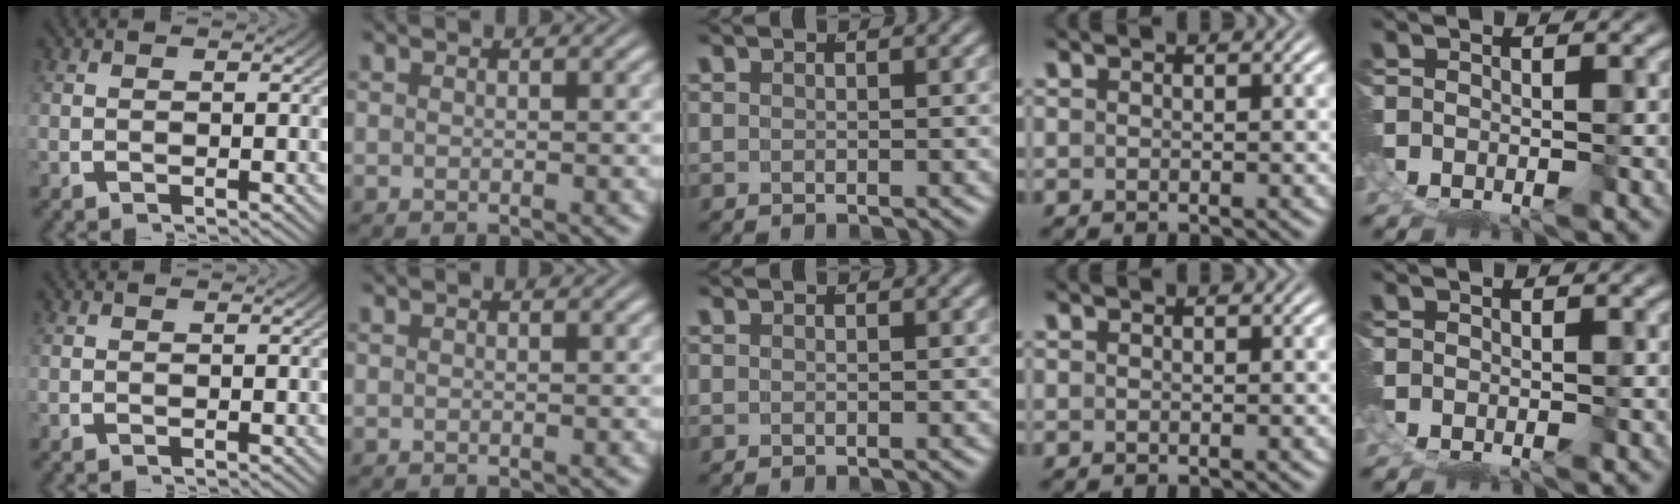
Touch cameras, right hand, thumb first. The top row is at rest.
{}